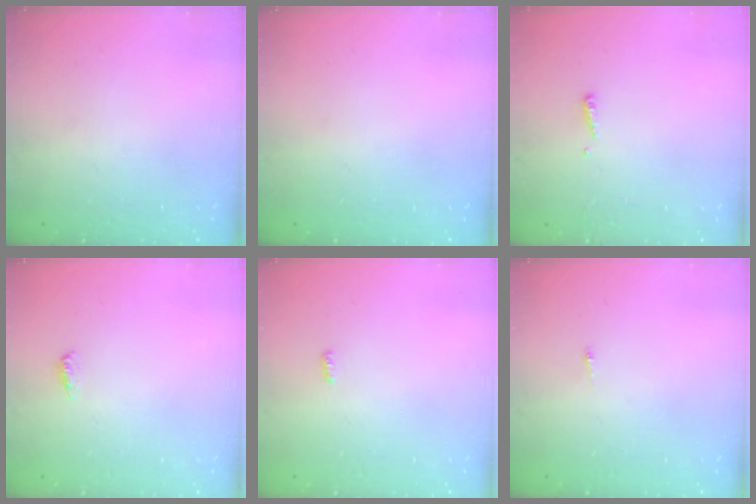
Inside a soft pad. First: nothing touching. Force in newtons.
{"total": 0.0}
{"total": 2.4, "press": 2.4, "slide": 0.2}
{"total": 4.9, "press": 4.4, "slide": 2.0}
{"total": 2.8, "press": 2.8, "slide": 0.5}
{"total": 2.6, "press": 2.5, "slide": 0.3}